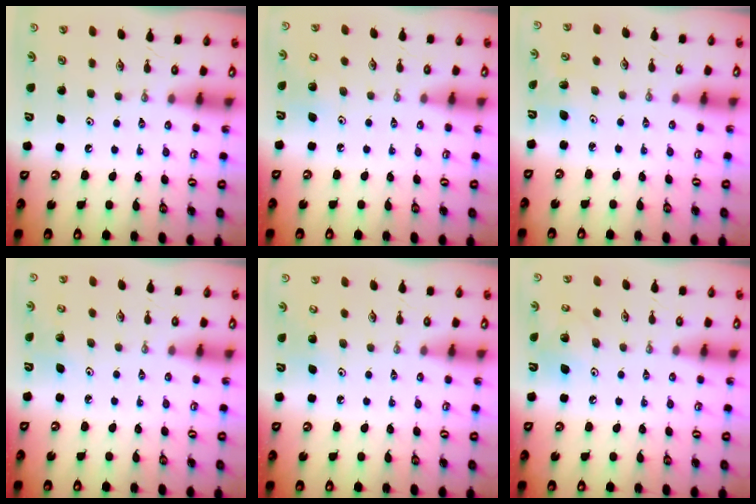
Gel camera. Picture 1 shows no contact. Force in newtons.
{"total": 6.0, "press": 6.0, "slide": 0.5}
{"total": 2.0, "press": 2.0, "slide": 0.2}
{"total": 2.9, "press": 2.8, "slide": 0.3}
{"total": 5.5, "press": 5.4, "slide": 1.1}
{"total": 8.6, "press": 8.4, "slide": 1.5}